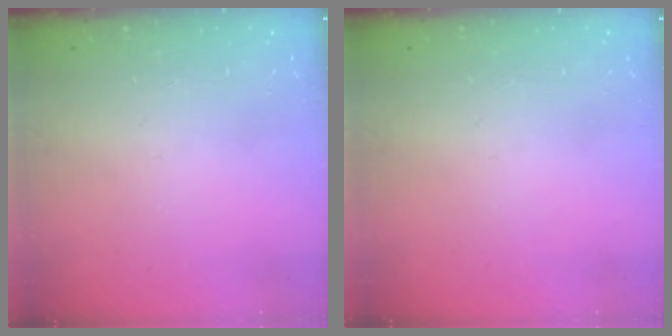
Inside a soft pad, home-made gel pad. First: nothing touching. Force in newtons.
{"total": 0.0}